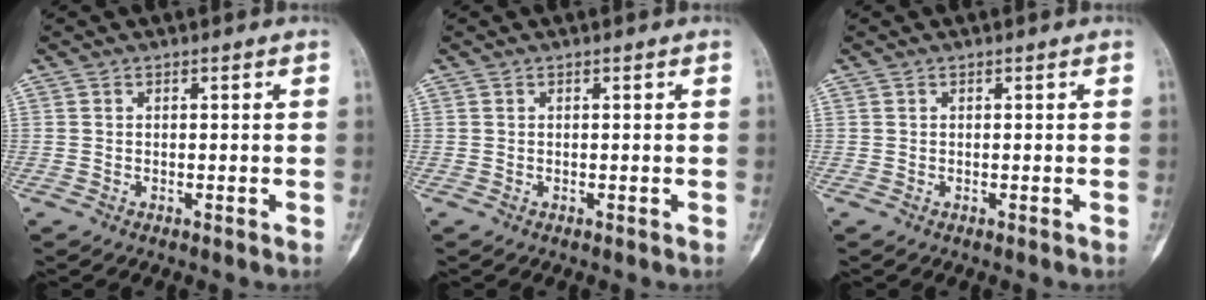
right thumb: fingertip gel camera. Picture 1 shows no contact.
{"total": 0.0}
{"total": 0.0}